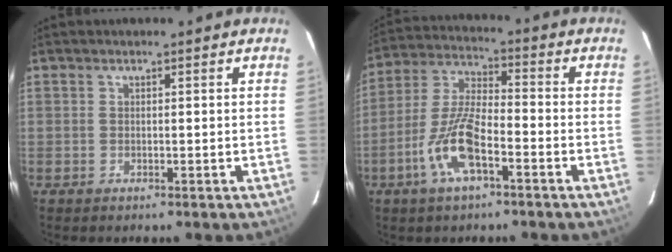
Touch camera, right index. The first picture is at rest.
{"total": 11.4, "force": [-5.4, 3.5, 9.4], "torque": [-0.205, -0.001, -0.106]}